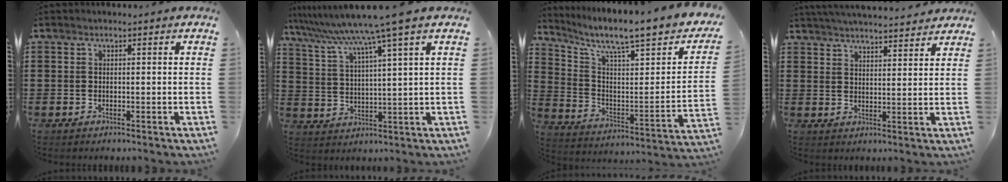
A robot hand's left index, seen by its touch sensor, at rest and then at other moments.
{"total": 8.7, "force": [6.8, -1.7, 5.3], "torque": [-0.128, -0.044, 0.107]}
{"total": 7.8, "force": [6.1, 1.0, 4.9], "torque": [-0.106, -0.056, 0.091]}
{"total": 4.2, "force": [4.1, -0.2, 0.7], "torque": [-0.027, -0.019, 0.074]}